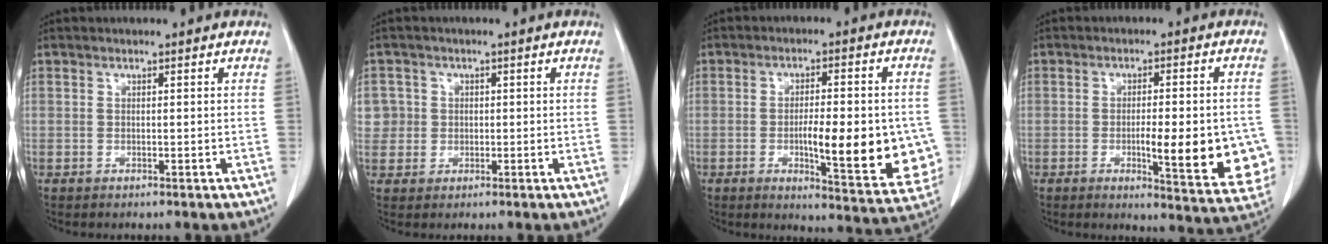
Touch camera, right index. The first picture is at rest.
{"total": 4.1, "force": [0.7, 4.0, 0.0], "torque": [0.015, 0.011, 0.013]}
{"total": 15.4, "force": [-2.7, 3.6, 14.7], "torque": [-0.154, -0.005, -0.025]}
{"total": 14.0, "force": [-3.0, 2.9, 13.4], "torque": [-0.120, -0.004, -0.028]}